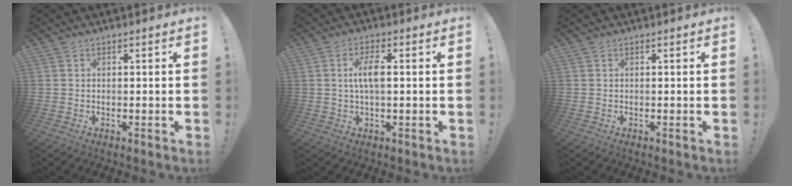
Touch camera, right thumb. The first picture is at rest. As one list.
[{"total": 6.0, "force": [0.3, 2.0, 5.6], "torque": [-0.109, 0.008, 0.001]}, {"total": 0.0}]